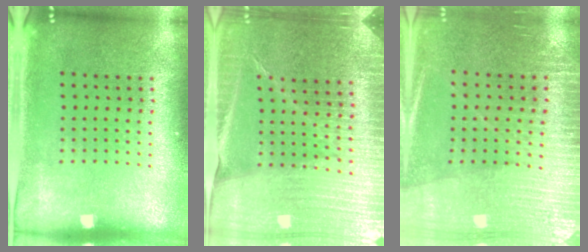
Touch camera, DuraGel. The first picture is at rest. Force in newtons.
{"total": 4.2, "press": 3.9, "slide": 1.6}
{"total": 3.0, "press": 2.9, "slide": 0.7}